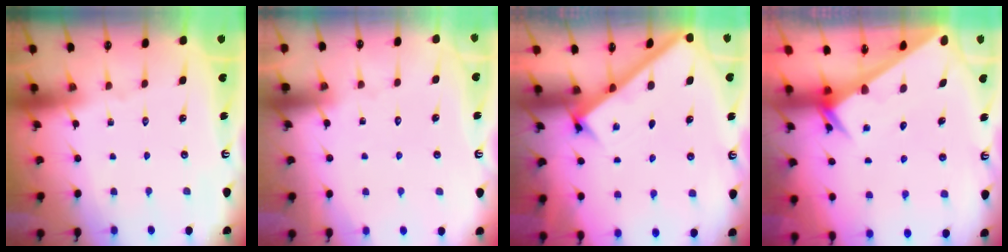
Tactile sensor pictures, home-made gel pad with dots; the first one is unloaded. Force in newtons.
{"total": 5.2, "press": 5.2, "slide": 0.4}
{"total": 2.3, "press": 2.3, "slide": 0.3}
{"total": 2.9, "press": 2.9, "slide": 0.0}